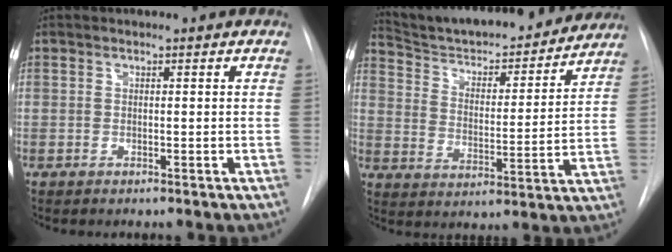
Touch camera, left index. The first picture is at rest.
{"total": 22.0, "force": [20.3, 4.1, 7.3], "torque": [-0.109, -0.007, 0.292]}